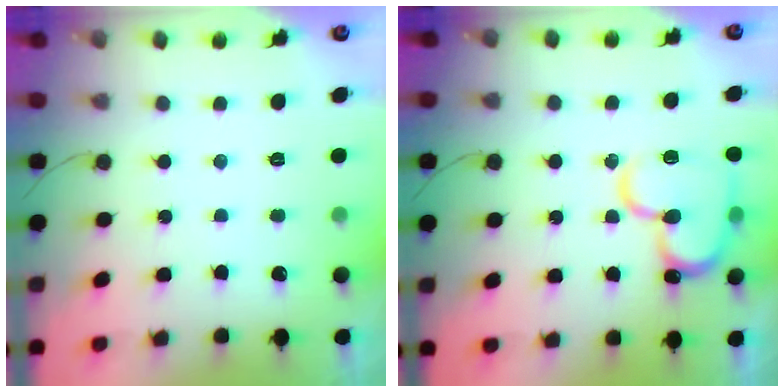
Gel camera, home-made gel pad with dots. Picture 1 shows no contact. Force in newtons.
{"total": 18.5, "press": 18.3, "slide": 2.5}